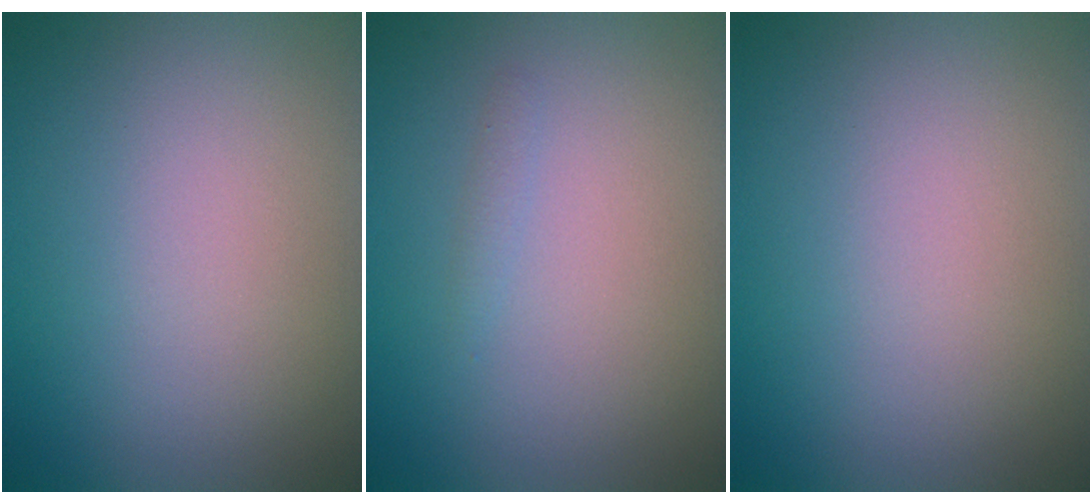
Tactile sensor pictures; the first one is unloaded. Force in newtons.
{"total": 0.6, "press": 0.6, "slide": 0.0}
{"total": 0.0}